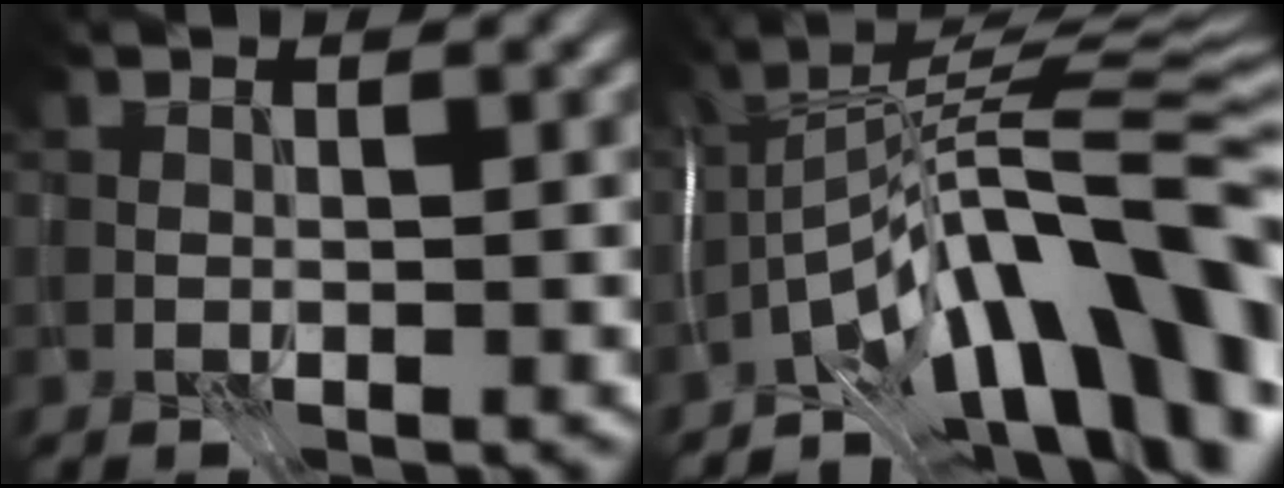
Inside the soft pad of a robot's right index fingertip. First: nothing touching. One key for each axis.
{"total": 15.2, "fx": -7.0, "fy": 4.0, "fz": 12.9, "tx": -0.183, "ty": 0.042, "tz": -0.124}